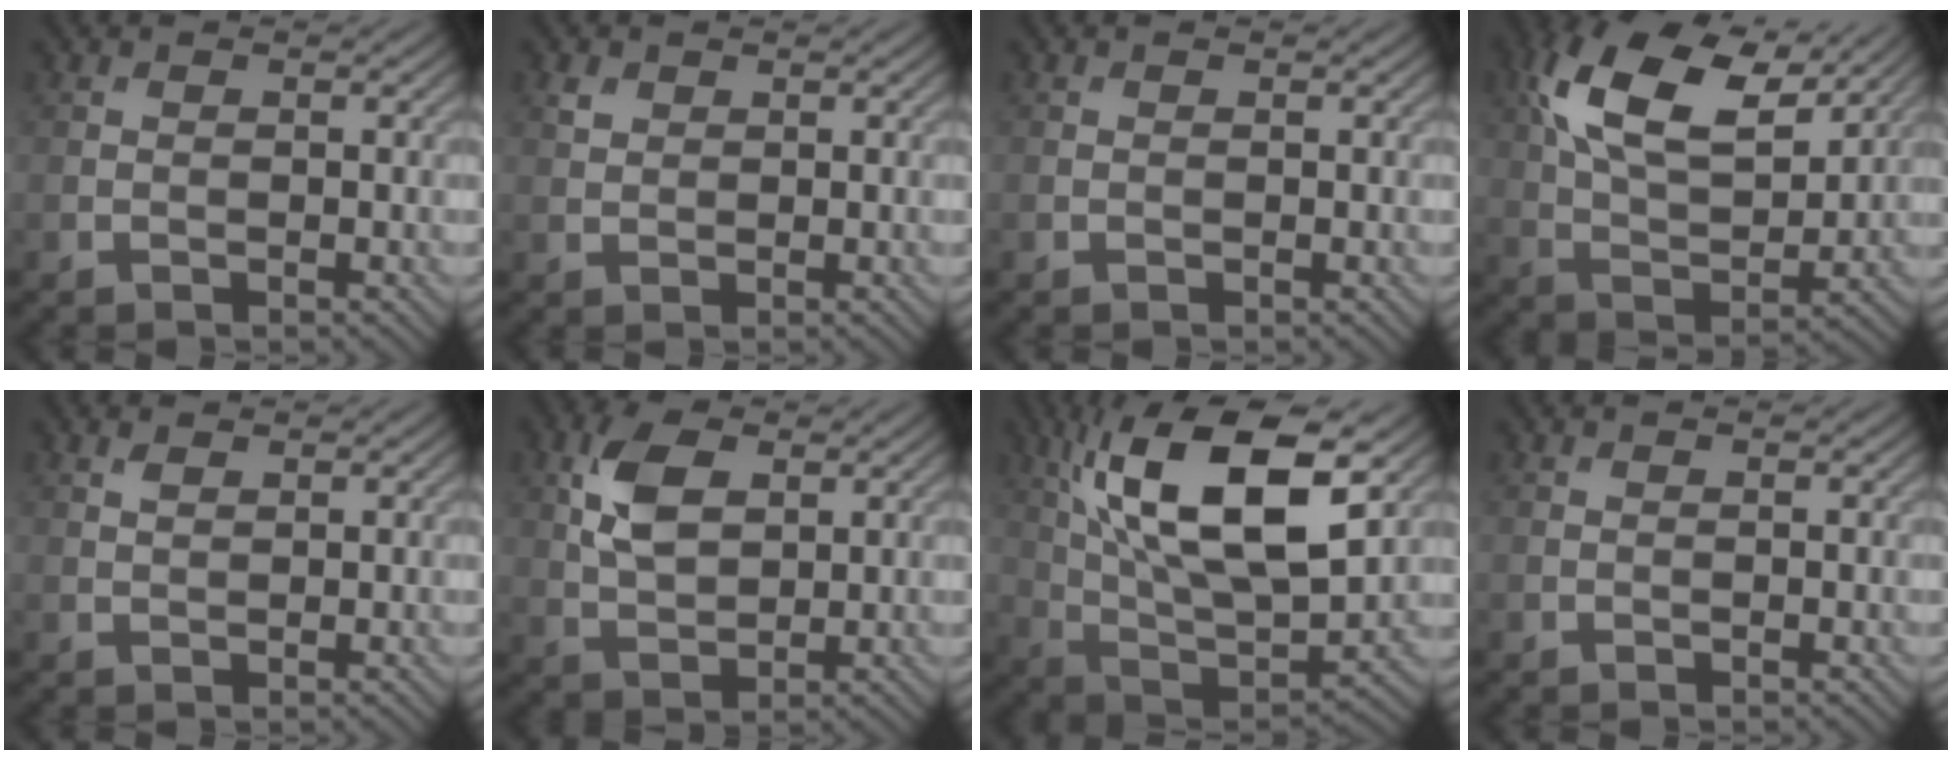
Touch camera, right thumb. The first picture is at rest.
{"total": 1.4, "force": [0.9, 1.0, 0.5], "torque": [-0.013, 0.001, 0.018]}
{"total": 0.0}
{"total": 14.9, "force": [7.0, 7.4, 10.9], "torque": [-0.239, 0.013, 0.131]}
{"total": 1.2, "force": [0.8, 0.5, 0.7], "torque": [-0.020, 0.001, 0.017]}
{"total": 6.9, "force": [2.2, 4.0, 5.1], "torque": [-0.119, 0.006, 0.041]}
{"total": 16.9, "force": [6.5, 6.8, 14.1], "torque": [-0.292, 0.013, 0.124]}
{"total": 0.0}